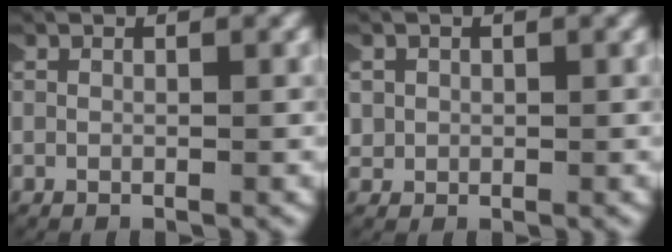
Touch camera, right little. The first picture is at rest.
{"total": 2.3, "force": [0.2, 2.2, 0.5], "torque": [-0.026, 0.003, 0.000]}